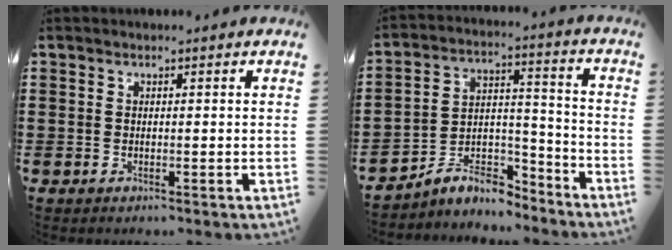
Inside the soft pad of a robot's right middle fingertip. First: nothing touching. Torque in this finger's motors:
{"motor_torque": [2.14, 0.00, 0.03, 0.07]}